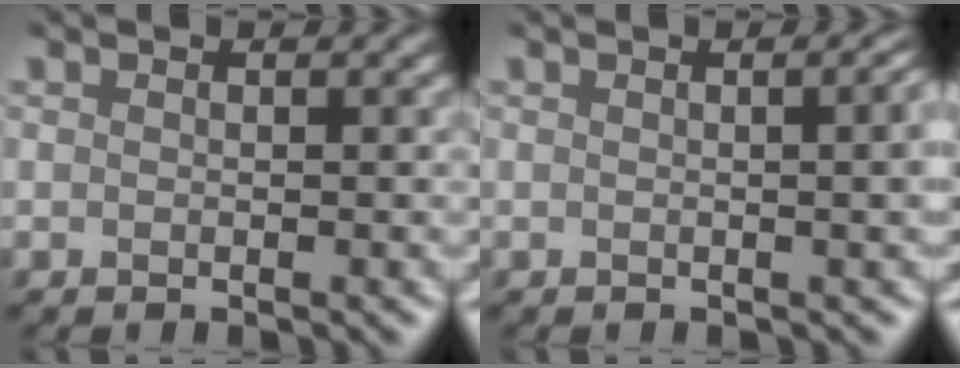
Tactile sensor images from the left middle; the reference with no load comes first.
{"total": 5.4, "force": [0.5, 3.0, 4.4], "torque": [-0.004, 0.014, -0.022]}